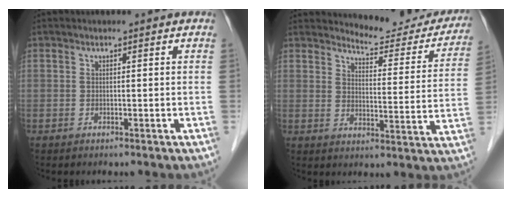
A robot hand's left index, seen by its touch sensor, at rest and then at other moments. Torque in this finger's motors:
{"motor_torque": [1.01, -1.13, 0.09, 0.01]}